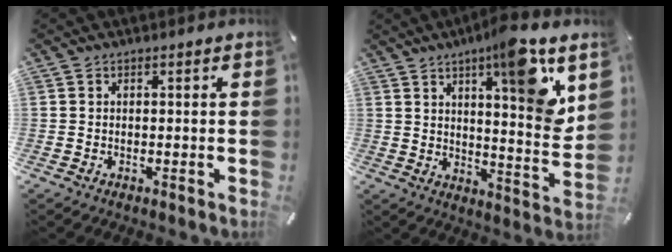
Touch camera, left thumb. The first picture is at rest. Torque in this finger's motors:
{"motor_torque": [2.51, 2.50, 1.33, -1.44, 0.42]}